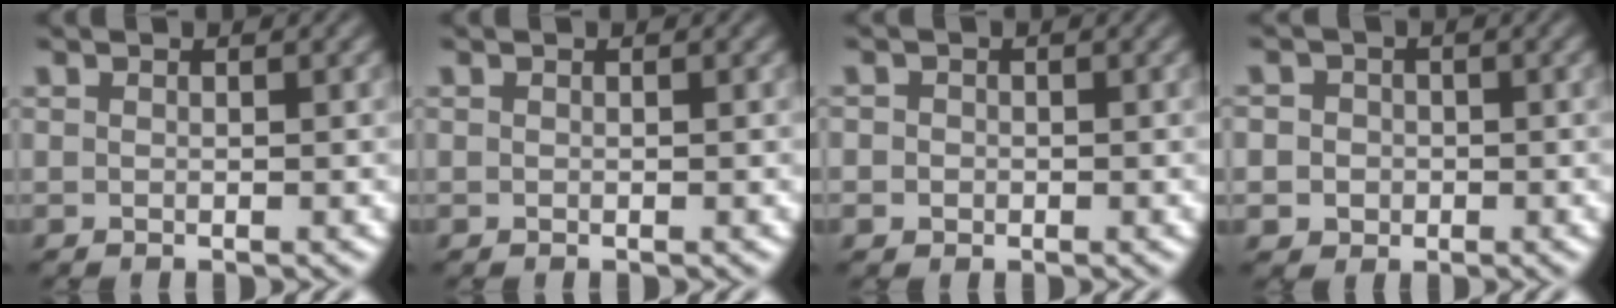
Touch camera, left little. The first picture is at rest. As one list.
[{"total": 0.0}, {"total": 1.3, "force": [0.0, 1.2, 0.4], "torque": [0.005, 0.000, -0.008]}, {"total": 3.6, "force": [0.1, 3.4, 1.3], "torque": [0.005, 0.023, -0.023]}]